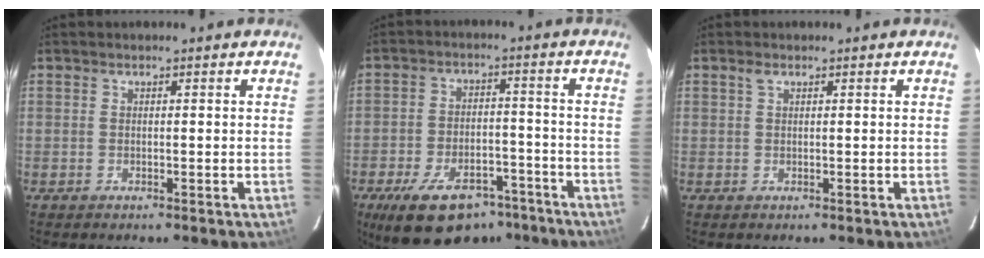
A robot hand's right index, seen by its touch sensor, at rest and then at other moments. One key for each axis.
{"total": 17.2, "fx": -11.8, "fy": 8.5, "fz": 9.2, "tx": -0.185, "ty": -0.002, "tz": -0.171}
{"total": 0.9, "fx": 0.5, "fy": 0.4, "fz": 0.5, "tx": -0.011, "ty": 0.003, "tz": 0.009}